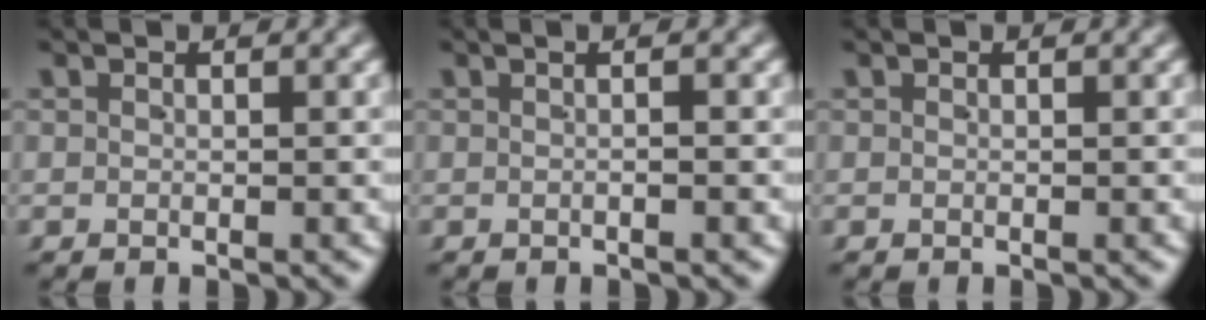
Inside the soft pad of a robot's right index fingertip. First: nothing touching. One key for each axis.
{"total": 0.9, "fx": 0.0, "fy": -0.2, "fz": 0.9, "tx": -0.012, "ty": 0.008, "tz": -0.003}
{"total": 0.0}